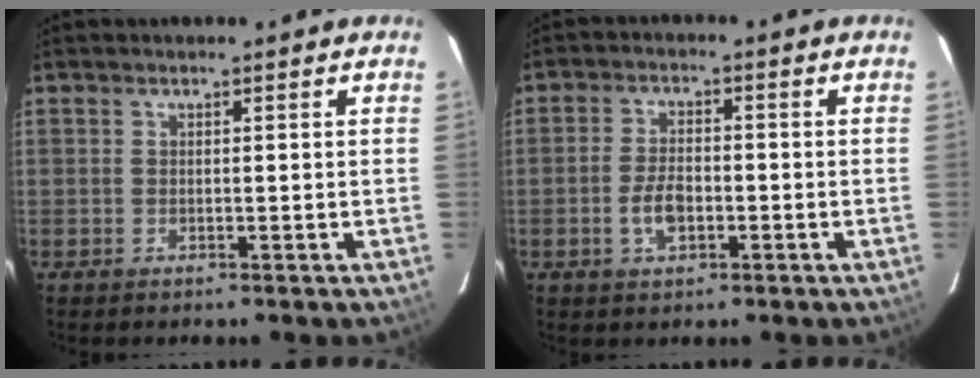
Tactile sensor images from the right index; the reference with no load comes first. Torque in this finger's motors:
{"motor_torque": [1.02, -0.01, 0.48, 0.05]}